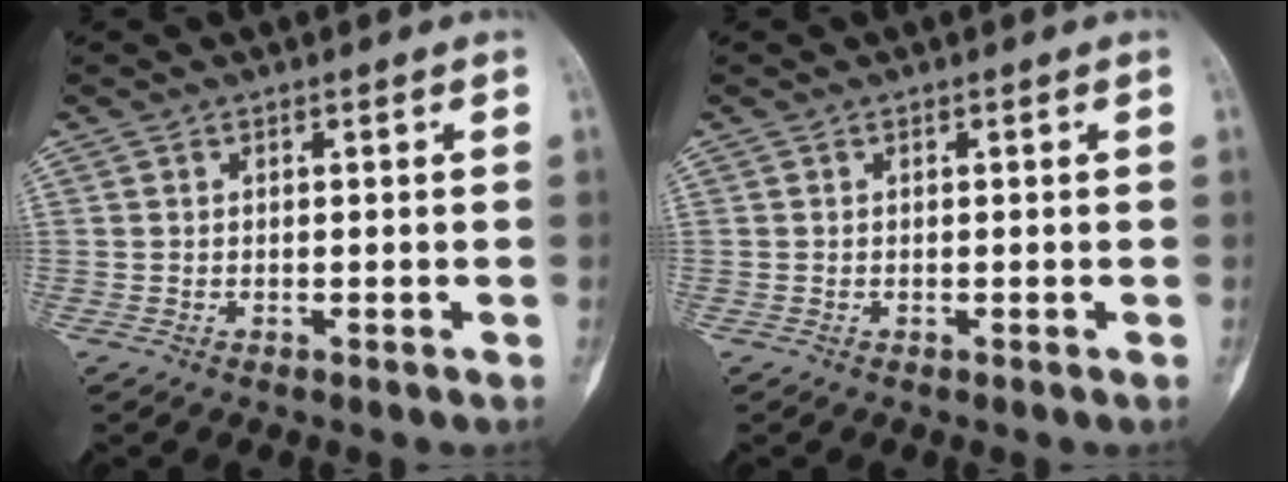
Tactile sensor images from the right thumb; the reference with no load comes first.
{"total": 0.0}